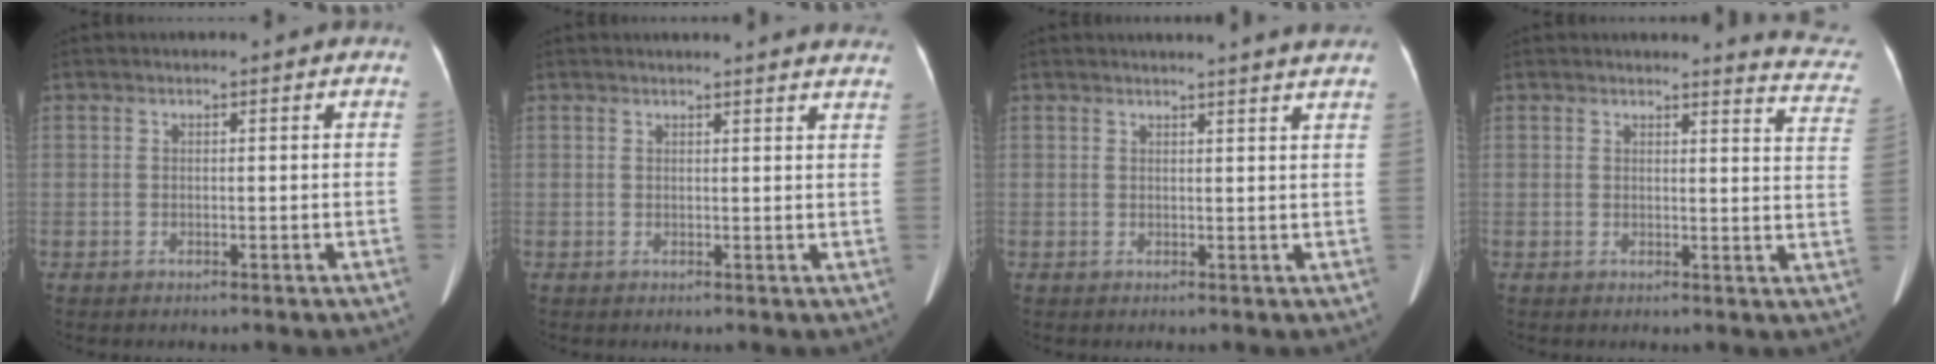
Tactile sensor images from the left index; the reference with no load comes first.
{"total": 9.3, "force": [8.9, 0.3, 2.4], "torque": [-0.019, -0.015, 0.074]}
{"total": 7.2, "force": [6.6, -0.6, 2.7], "torque": [-0.033, 0.007, 0.057]}
{"total": 8.2, "force": [8.1, 0.4, 0.6], "torque": [0.010, -0.072, 0.053]}